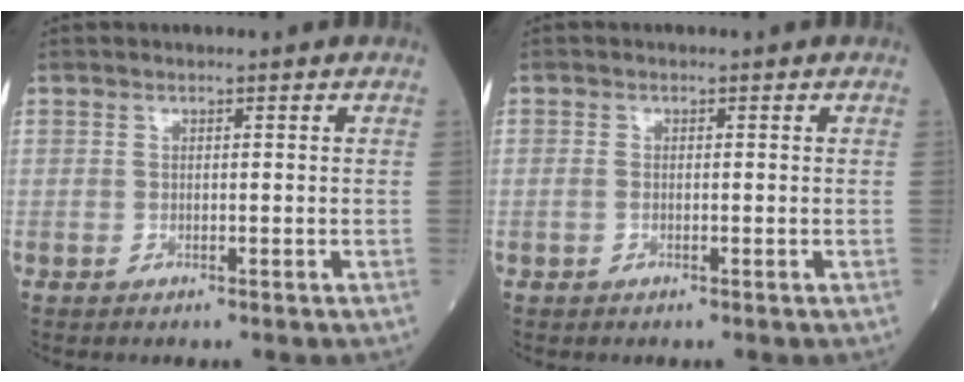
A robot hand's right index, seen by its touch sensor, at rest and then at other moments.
{"total": 0.7, "force": [-0.3, 0.5, 0.5], "torque": [-0.012, 0.001, -0.004]}